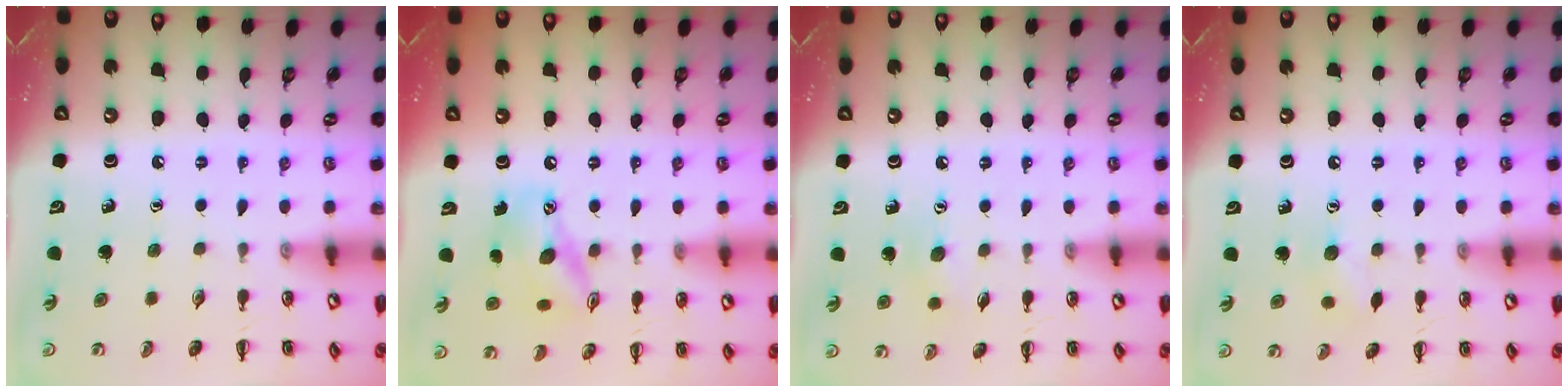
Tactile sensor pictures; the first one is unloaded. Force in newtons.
{"total": 13.7, "press": 13.5, "slide": 2.2}
{"total": 6.3, "press": 6.3, "slide": 1.0}
{"total": 5.1, "press": 4.9, "slide": 1.2}